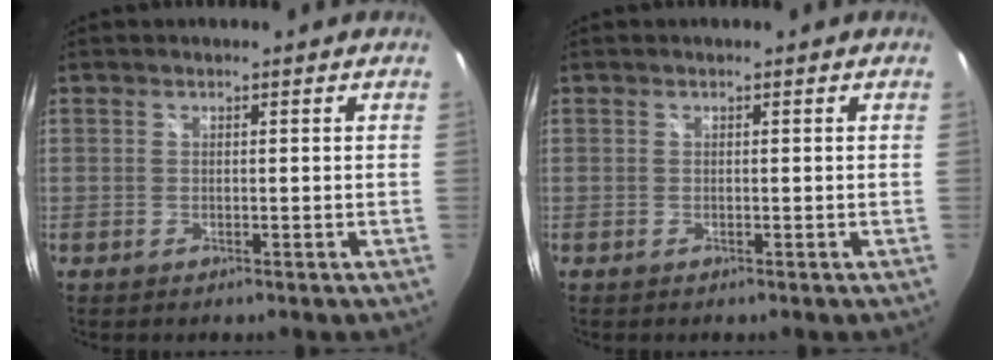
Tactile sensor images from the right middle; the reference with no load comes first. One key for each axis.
{"total": 0.0}